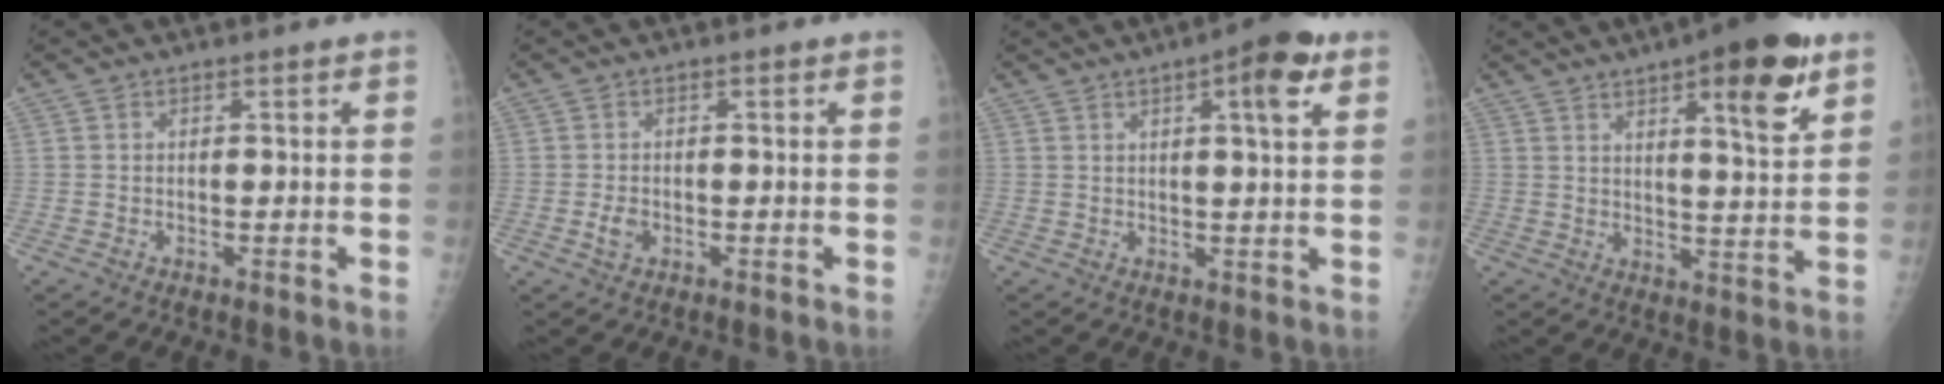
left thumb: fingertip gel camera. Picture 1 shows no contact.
{"total": 2.1, "force": [-0.7, 1.4, 1.4], "torque": [-0.025, 0.001, -0.013]}
{"total": 7.9, "force": [3.7, 1.8, 6.8], "torque": [-0.087, -0.008, 0.046]}
{"total": 14.2, "force": [7.6, 3.6, 11.4], "torque": [-0.138, -0.035, 0.105]}